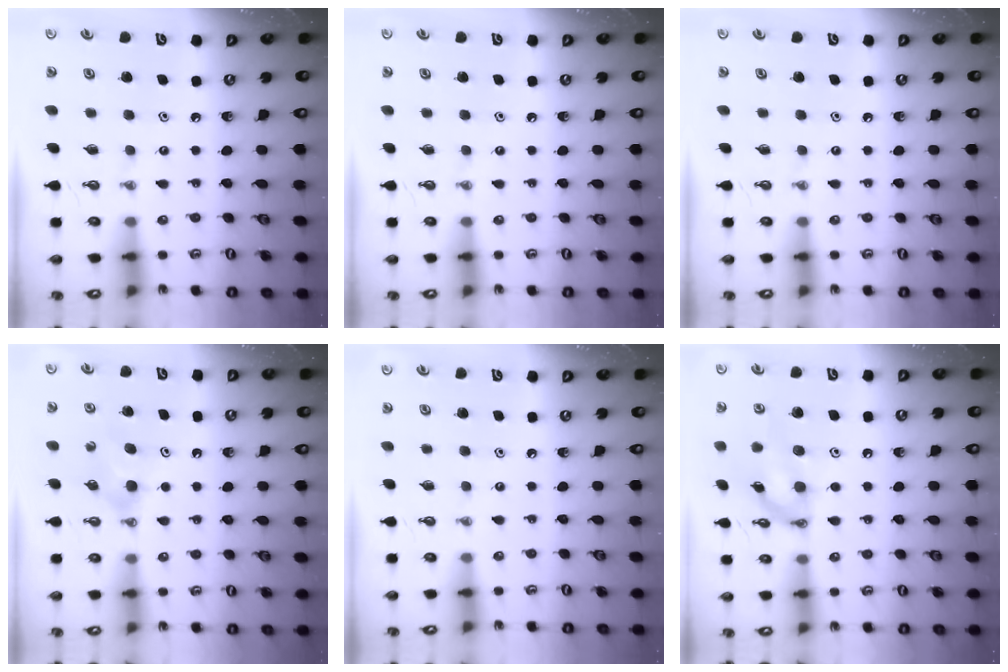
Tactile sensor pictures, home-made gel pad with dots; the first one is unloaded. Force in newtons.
{"total": 0.0}
{"total": 0.0}
{"total": 4.8, "press": 4.8, "slide": 0.5}
{"total": 1.0, "press": 0.0, "slide": 1.0}
{"total": 12.7, "press": 12.7, "slide": 1.0}